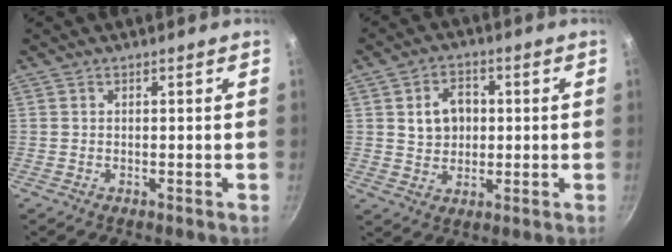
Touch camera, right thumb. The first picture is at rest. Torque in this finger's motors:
{"motor_torque": [-0.06, -0.02, -0.01, 0.14, 0.10]}